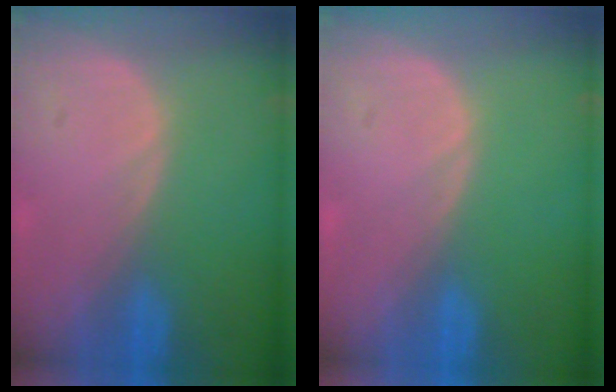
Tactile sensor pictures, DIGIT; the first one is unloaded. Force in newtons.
{"total": 0.0}